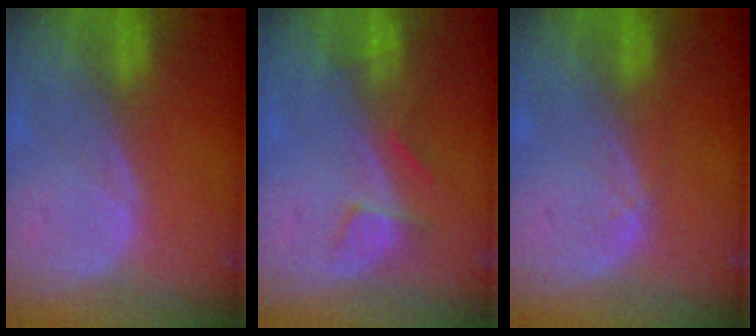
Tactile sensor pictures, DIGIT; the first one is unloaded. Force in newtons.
{"total": 3.6, "press": 3.3, "slide": 1.4}
{"total": 0.9, "press": 0.8, "slide": 0.2}